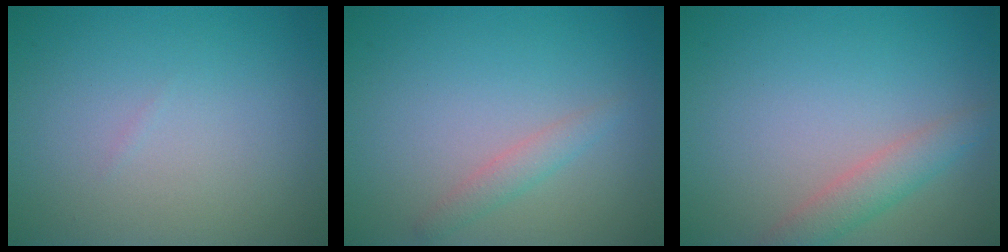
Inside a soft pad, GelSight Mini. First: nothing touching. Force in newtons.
{"total": 1.5, "press": 1.5, "slide": 0.2}
{"total": 2.5, "press": 2.5, "slide": 0.2}